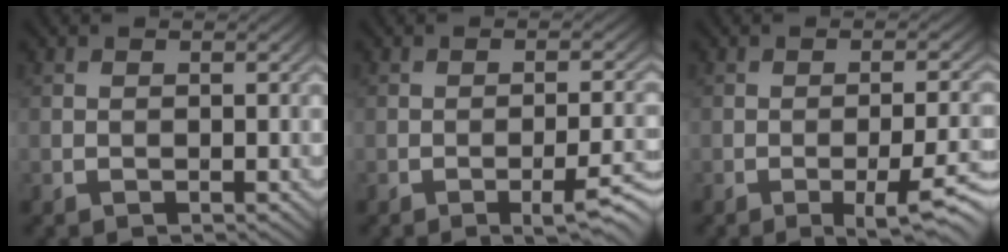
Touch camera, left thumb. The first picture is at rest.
{"total": 4.3, "force": [-2.3, 0.6, 3.6], "torque": [-0.052, 0.003, -0.028]}
{"total": 5.8, "force": [-2.6, 1.1, 5.1], "torque": [-0.071, 0.000, -0.028]}